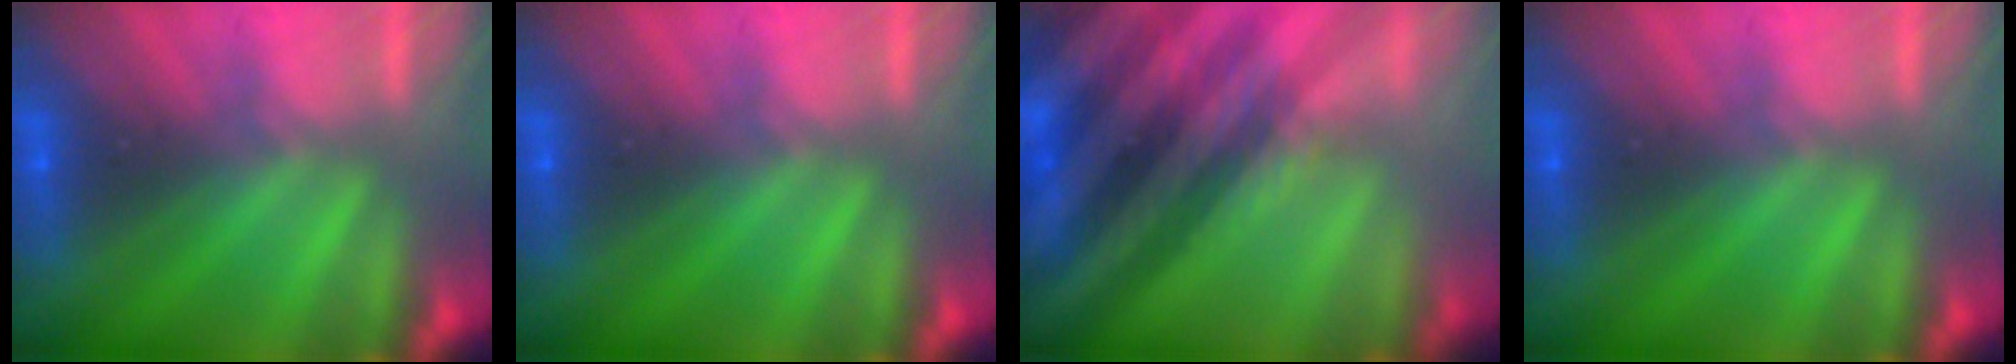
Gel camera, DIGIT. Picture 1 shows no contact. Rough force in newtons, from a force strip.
{"total": 0.0}
{"total": 3.9}
{"total": 0.0}